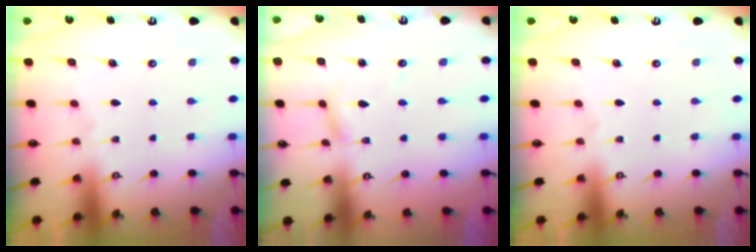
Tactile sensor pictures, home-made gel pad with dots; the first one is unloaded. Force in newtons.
{"total": 2.9, "press": 2.9, "slide": 0.2}
{"total": 0.0}